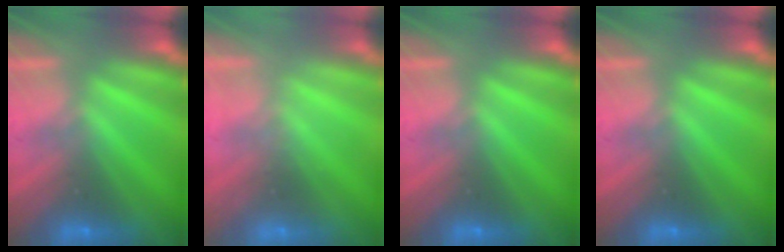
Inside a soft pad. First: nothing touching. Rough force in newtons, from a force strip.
{"total": 2.3}
{"total": 0.0}
{"total": 0.0}